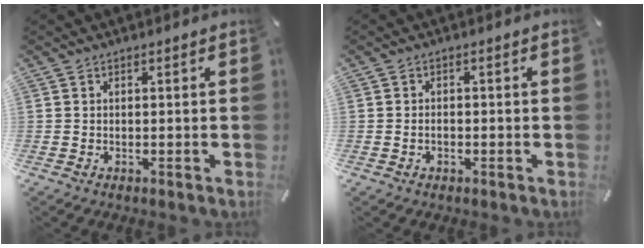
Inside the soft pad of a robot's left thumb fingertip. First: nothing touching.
{"total": 1.6, "force": [-0.5, 0.9, 1.1], "torque": [-0.022, 0.003, -0.011]}